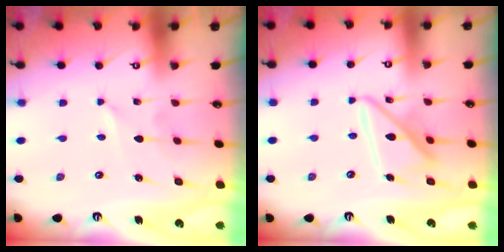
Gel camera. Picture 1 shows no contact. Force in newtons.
{"total": 14.1, "press": 14.1, "slide": 1.6}